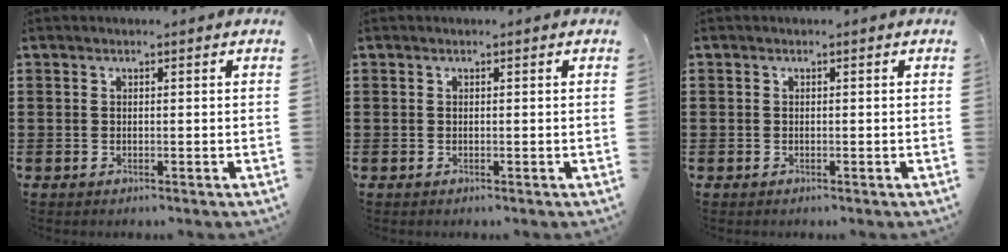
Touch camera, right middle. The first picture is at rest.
{"total": 0.0}
{"total": 0.5, "force": [-0.3, 0.5, 0.0], "torque": [0.000, 0.004, -0.007]}